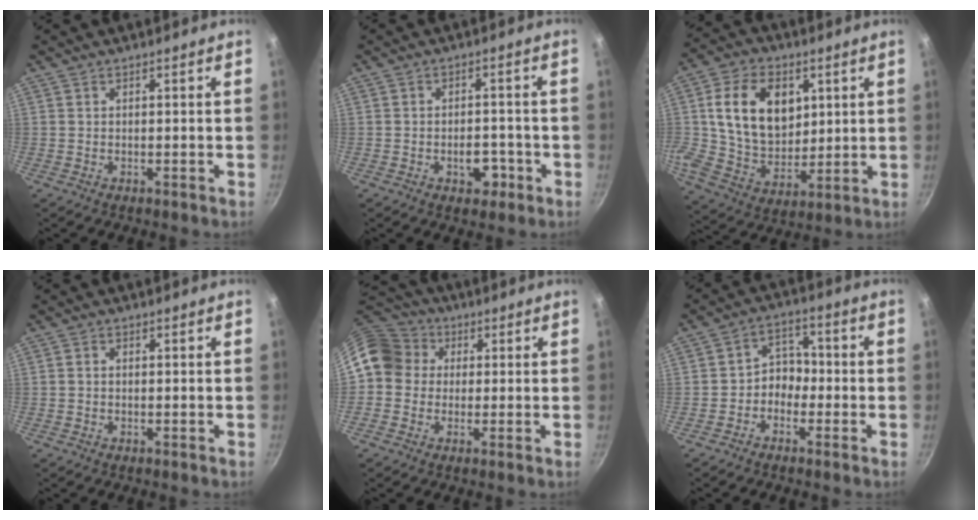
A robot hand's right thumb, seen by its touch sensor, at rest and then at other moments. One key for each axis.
{"total": 4.9, "fx": -2.0, "fy": 3.1, "fz": 3.2, "tx": -0.021, "ty": 0.013, "tz": -0.026}
{"total": 16.8, "fx": 4.5, "fy": 11.9, "fz": 11.0, "tx": -0.165, "ty": -0.013, "tz": 0.082}
{"total": 0.8, "fx": -0.1, "fy": 0.6, "fz": 0.5, "tx": -0.011, "ty": 0.005, "tz": -0.002}
{"total": 11.9, "fx": 1.7, "fy": 10.5, "fz": 5.4, "tx": -0.081, "ty": 0.033, "tz": 0.013}
{"total": 5.4, "fx": -1.6, "fy": 4.4, "fz": 2.8, "tx": -0.002, "ty": 0.033, "tz": -0.038}